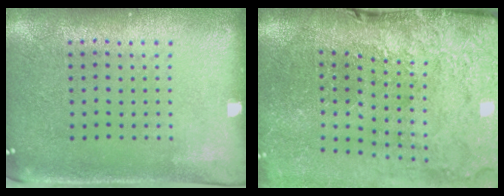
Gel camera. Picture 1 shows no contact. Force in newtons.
{"total": 3.9, "press": 3.3, "slide": 2.2}